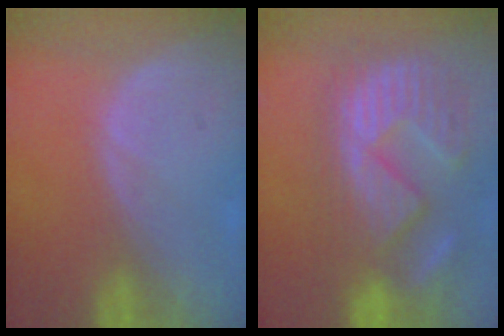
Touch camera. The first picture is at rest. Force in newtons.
{"total": 13.2, "press": 12.1, "slide": 5.4}